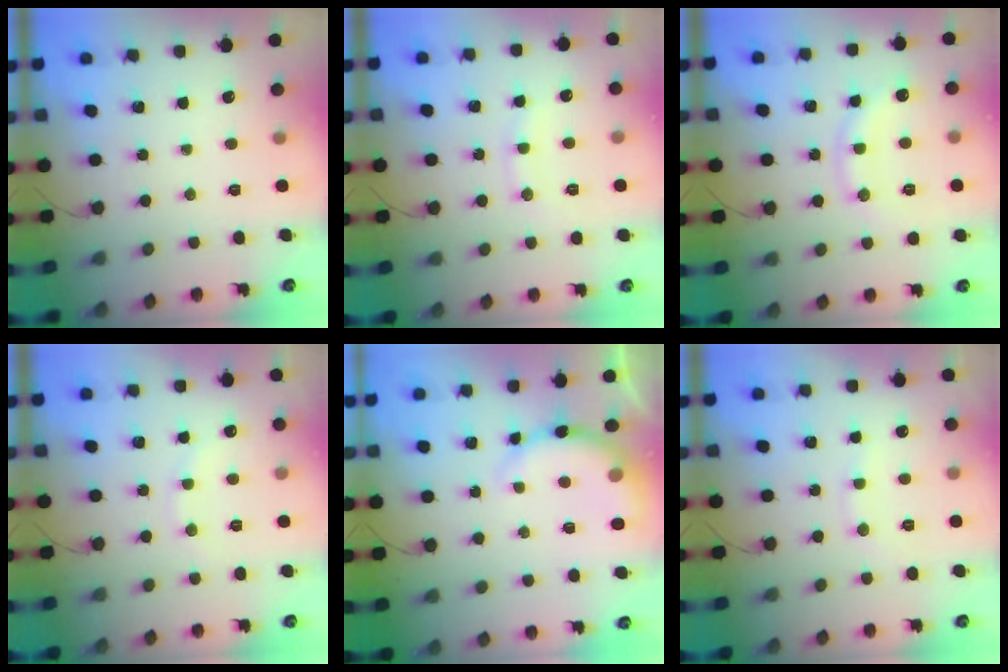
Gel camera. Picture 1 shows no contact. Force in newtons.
{"total": 7.6, "press": 7.5, "slide": 0.9}
{"total": 9.9, "press": 9.9, "slide": 0.4}
{"total": 8.1, "press": 7.9, "slide": 1.6}
{"total": 8.2, "press": 8.0, "slide": 1.6}
{"total": 8.0, "press": 7.8, "slide": 1.6}